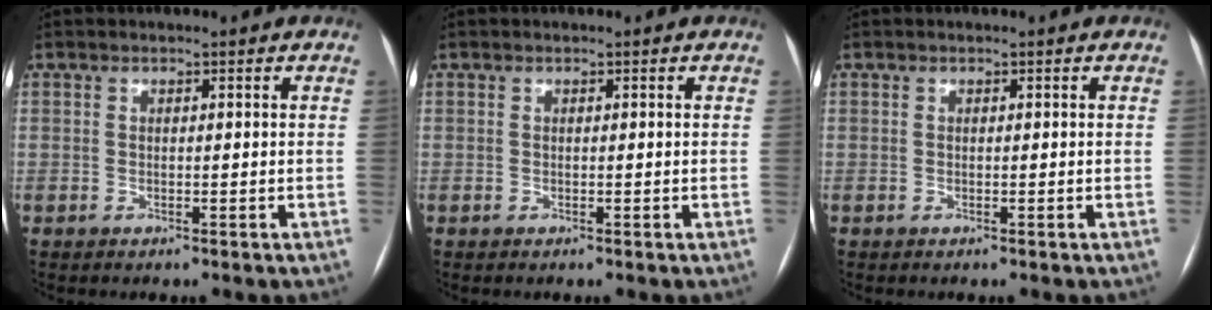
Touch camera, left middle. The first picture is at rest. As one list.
[{"total": 0.0}, {"total": 0.0}]